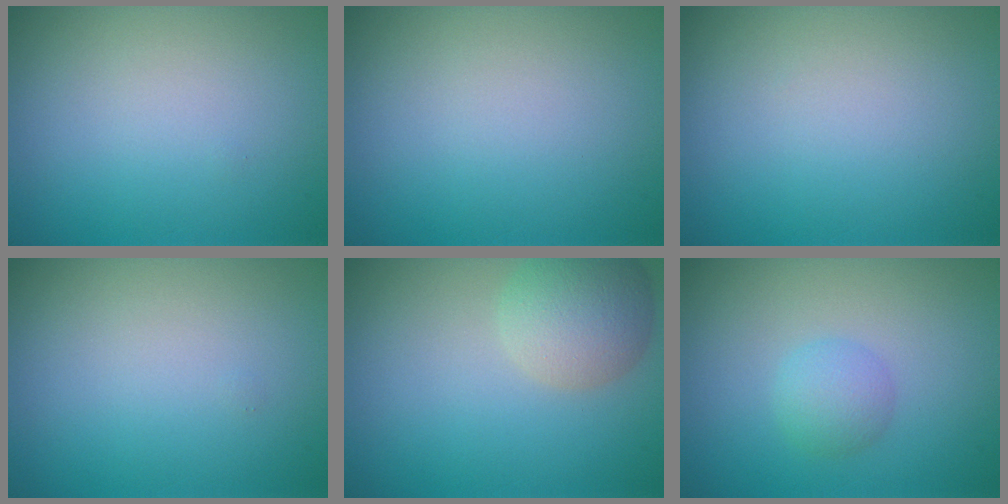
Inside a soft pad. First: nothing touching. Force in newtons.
{"total": 0.0}
{"total": 0.0}
{"total": 0.0}
{"total": 4.5, "press": 4.5, "slide": 0.1}
{"total": 1.9, "press": 1.9, "slide": 0.1}